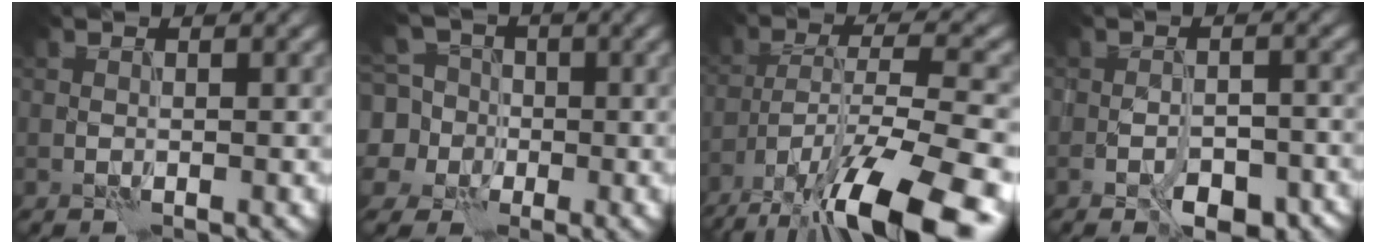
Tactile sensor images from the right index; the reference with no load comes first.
{"total": 7.4, "force": [0.2, 7.1, 2.3], "torque": [-0.061, 0.029, -0.035]}
{"total": 13.4, "force": [-9.2, 3.6, 9.0], "torque": [-0.170, -0.010, -0.160]}
{"total": 6.0, "force": [-4.2, 3.0, 3.1], "torque": [-0.031, 0.005, -0.054]}